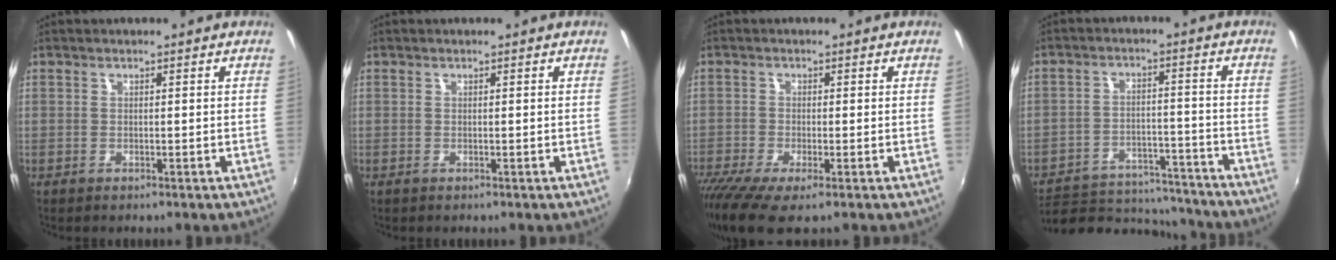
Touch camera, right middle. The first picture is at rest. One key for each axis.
{"total": 0.0}
{"total": 8.8, "fx": -5.8, "fy": 1.9, "fz": 6.5, "tx": -0.148, "ty": -0.044, "tz": -0.105}
{"total": 15.6, "fx": -13.8, "fy": 6.4, "fz": 3.8, "tx": -0.088, "ty": 0.029, "tz": -0.176}